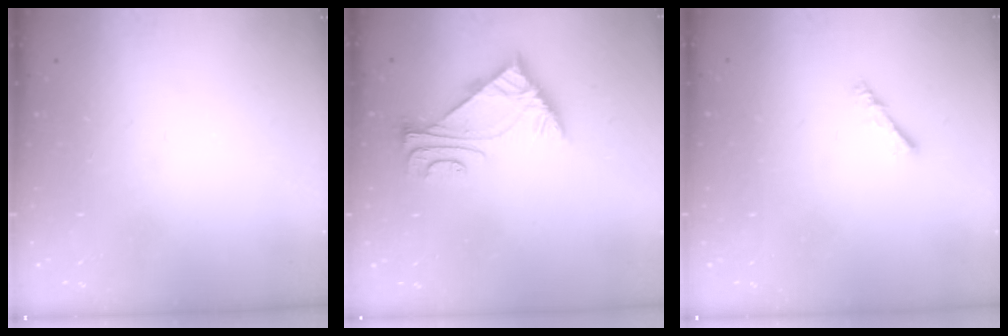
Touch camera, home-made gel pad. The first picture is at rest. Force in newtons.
{"total": 5.7, "press": 5.6, "slide": 1.1}
{"total": 2.4, "press": 2.4, "slide": 0.3}